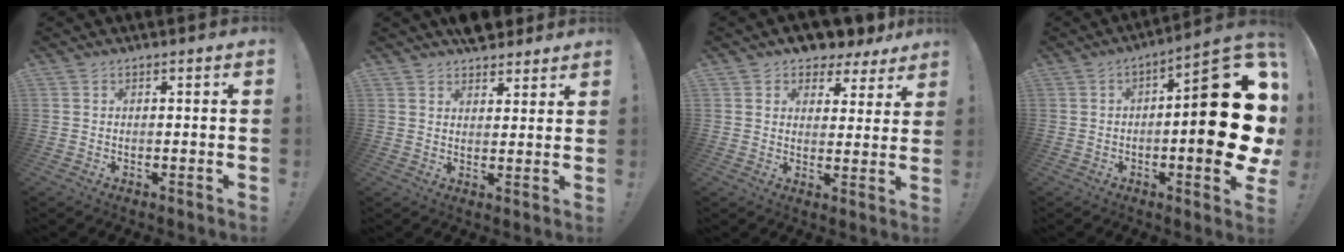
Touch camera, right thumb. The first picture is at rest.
{"total": 5.1, "force": [4.4, 2.4, 0.7], "torque": [0.000, -0.028, 0.080]}
{"total": 5.9, "force": [4.6, 3.6, 0.9], "torque": [-0.011, -0.037, 0.086]}
{"total": 22.6, "force": [-0.9, 6.1, 21.7], "torque": [-0.293, 0.006, -0.013]}